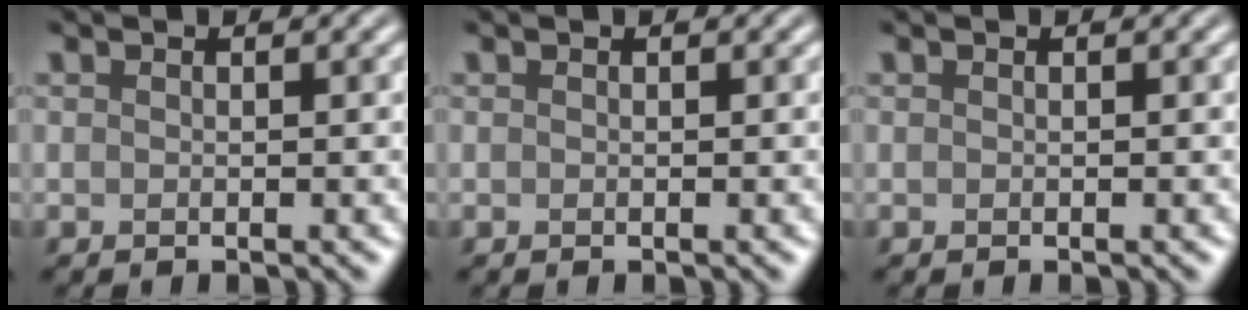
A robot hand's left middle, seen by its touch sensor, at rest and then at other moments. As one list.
[{"total": 0.0}, {"total": 0.0}]